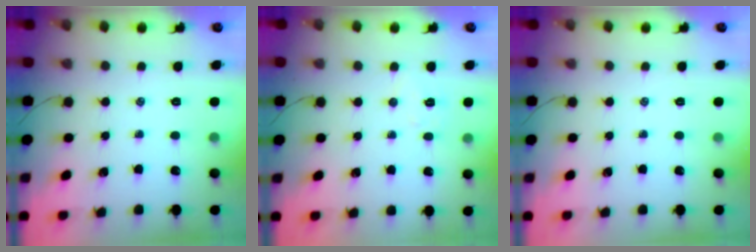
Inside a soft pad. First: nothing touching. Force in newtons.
{"total": 4.8, "press": 4.7, "slide": 0.9}
{"total": 0.0}